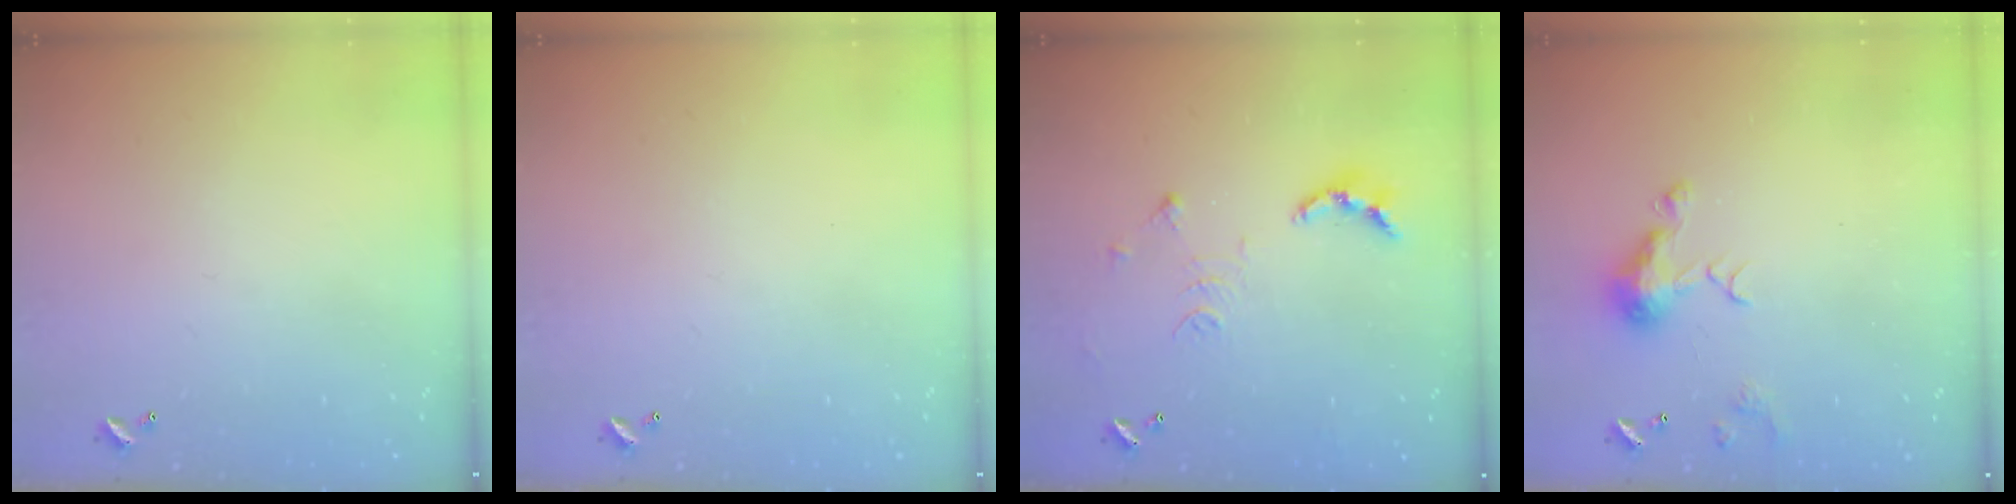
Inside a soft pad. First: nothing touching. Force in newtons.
{"total": 0.0}
{"total": 10.3, "press": 10.2, "slide": 1.0}
{"total": 7.3, "press": 7.3, "slide": 1.0}